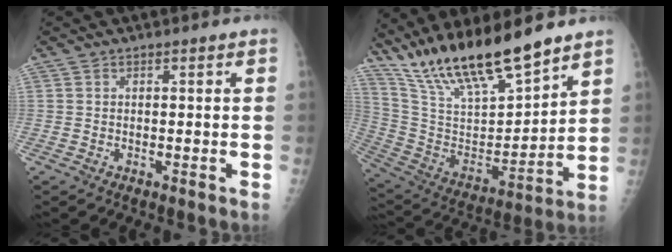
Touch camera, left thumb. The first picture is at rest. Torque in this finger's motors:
{"motor_torque": [0.82, 0.76, 1.40, -1.37, 0.30]}